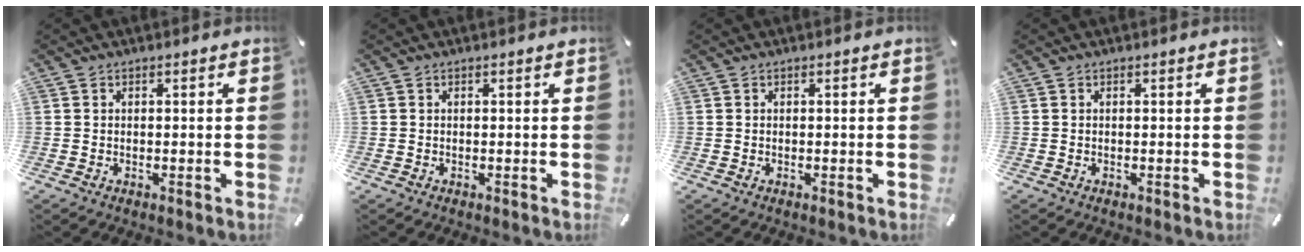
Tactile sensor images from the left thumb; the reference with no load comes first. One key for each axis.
{"total": 0.0}
{"total": 0.0}
{"total": 0.0}